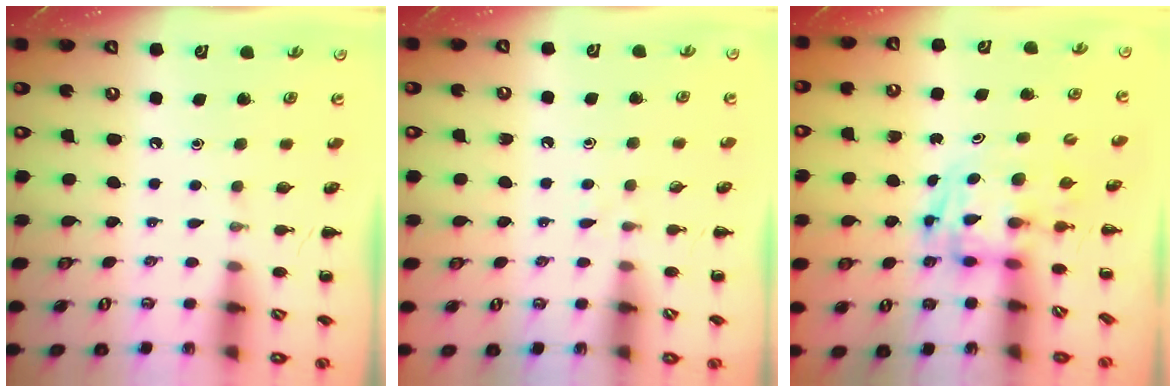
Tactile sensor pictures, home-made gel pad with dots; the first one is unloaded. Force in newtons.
{"total": 2.4, "press": 2.3, "slide": 1.0}
{"total": 2.9, "press": 2.8, "slide": 0.5}